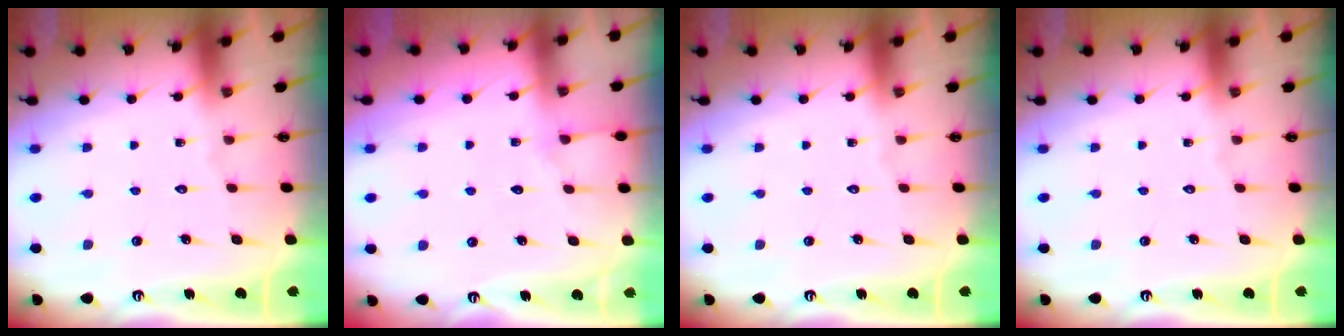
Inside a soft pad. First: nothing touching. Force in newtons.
{"total": 7.7, "press": 7.6, "slide": 0.8}
{"total": 0.0}
{"total": 0.0}